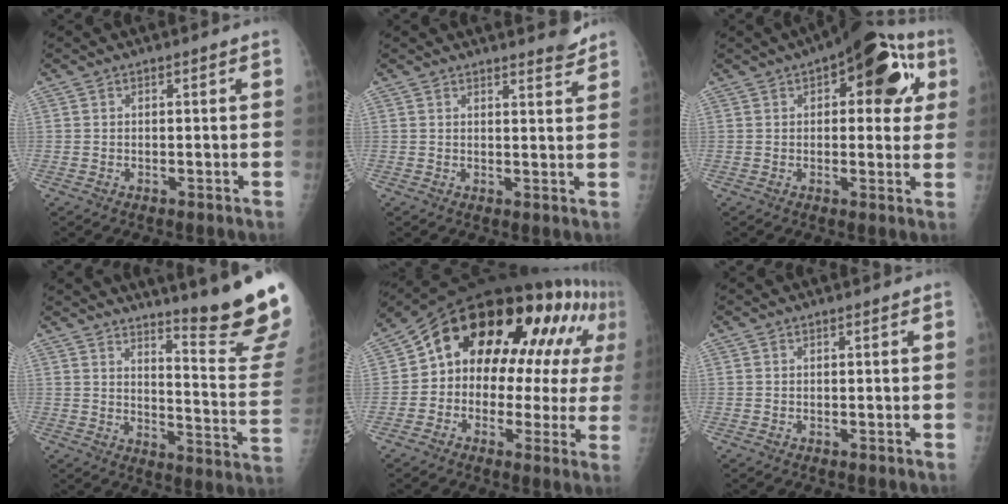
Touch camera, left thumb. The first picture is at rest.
{"total": 3.0, "force": [2.9, 0.4, 0.8], "torque": [-0.005, -0.027, 0.031]}
{"total": 16.9, "force": [5.9, 8.0, 13.7], "torque": [-0.124, 0.013, 0.064]}
{"total": 18.7, "force": [16.0, -0.6, 9.8], "torque": [-0.113, -0.178, 0.205]}
{"total": 23.1, "force": [4.9, 14.5, 17.2], "torque": [-0.201, 0.056, 0.064]}
{"total": 0.0}